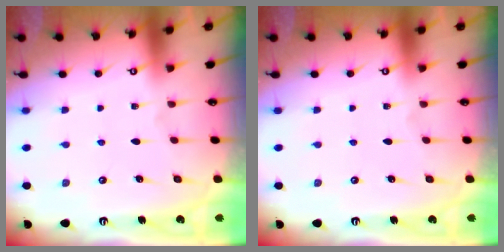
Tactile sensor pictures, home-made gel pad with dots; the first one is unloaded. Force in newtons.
{"total": 0.0}